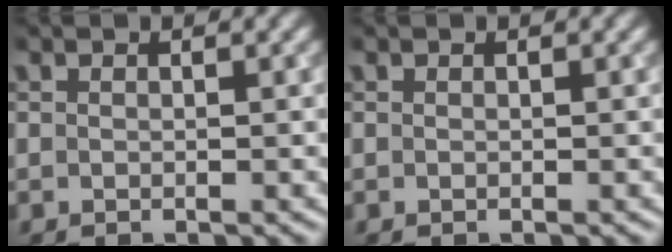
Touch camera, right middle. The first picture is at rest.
{"total": 0.0}